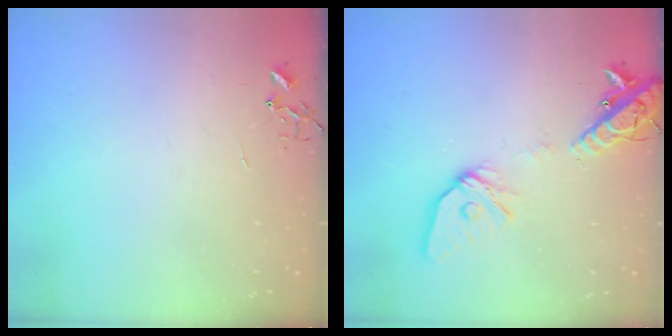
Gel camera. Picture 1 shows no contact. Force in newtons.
{"total": 15.2, "press": 14.9, "slide": 3.0}